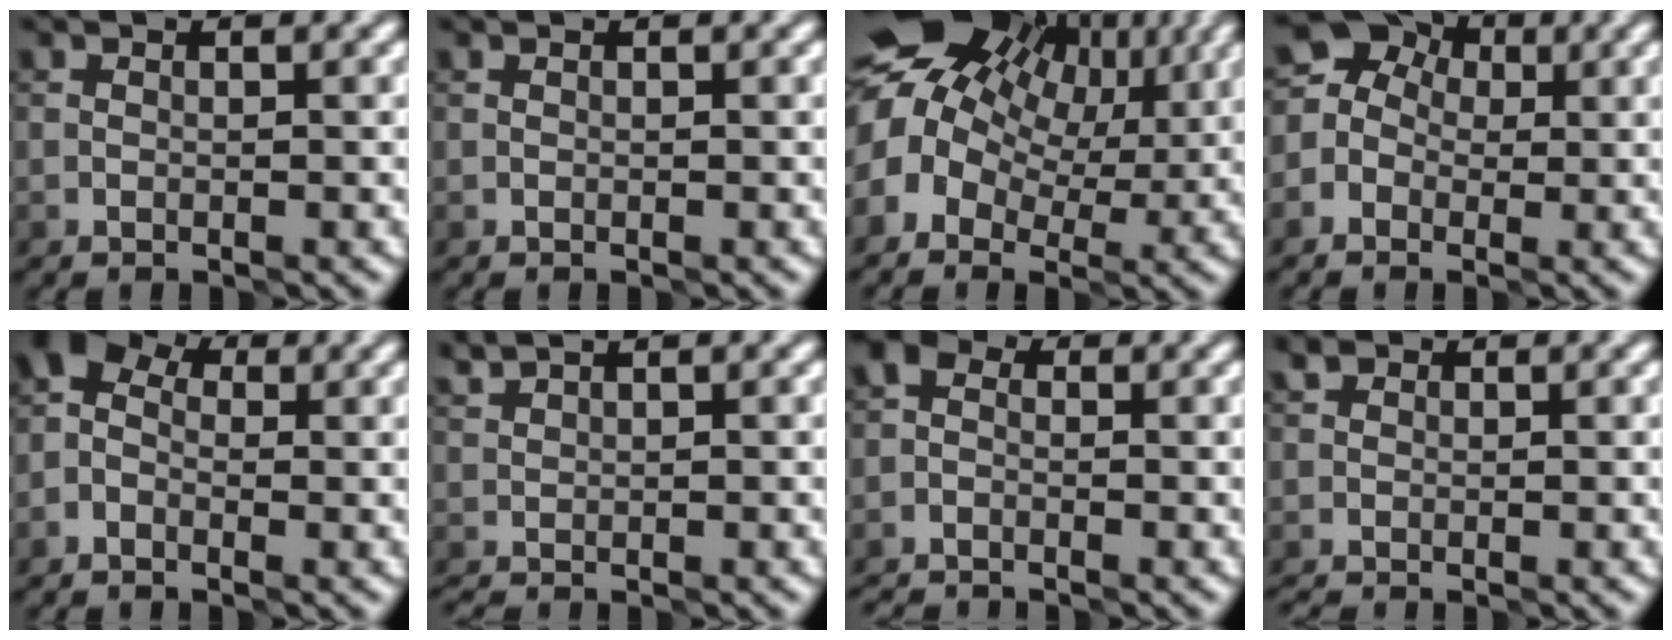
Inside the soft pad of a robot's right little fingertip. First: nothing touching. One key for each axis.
{"total": 0.0}
{"total": 12.7, "fx": 3.6, "fy": 9.1, "fz": 8.2, "tx": -0.140, "ty": 0.019, "tz": 0.061}
{"total": 6.8, "fx": 0.9, "fy": 6.0, "fz": 3.2, "tx": -0.032, "ty": 0.041, "tz": -0.029}
{"total": 3.9, "fx": 0.0, "fy": 3.0, "fz": 2.6, "tx": -0.050, "ty": 0.023, "tz": -0.012}
{"total": 0.6, "fx": 0.3, "fy": 0.0, "fz": 0.5, "tx": 0.004, "ty": 0.003, "tz": 0.008}
{"total": 1.9, "fx": -1.6, "fy": 0.9, "fz": 0.6, "tx": -0.015, "ty": -0.004, "tz": -0.043}
{"total": 0.7, "fx": -0.6, "fy": 0.4, "fz": 0.2, "tx": -0.004, "ty": 0.000, "tz": -0.015}